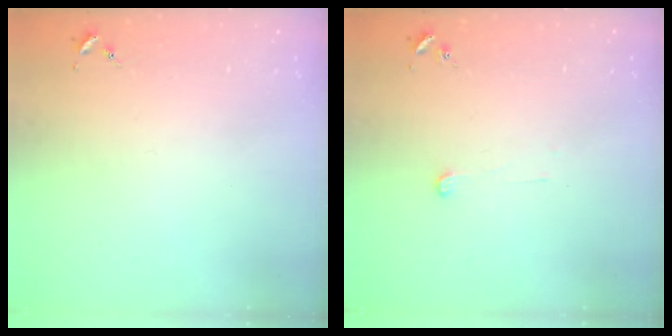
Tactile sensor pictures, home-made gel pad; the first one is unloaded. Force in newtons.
{"total": 2.9, "press": 2.9, "slide": 0.2}